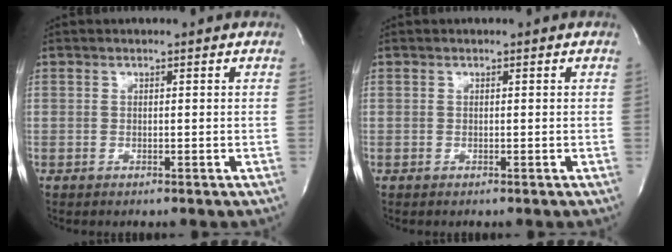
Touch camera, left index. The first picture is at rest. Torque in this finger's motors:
{"motor_torque": [0.00, 0.00, 0.00, 0.00]}